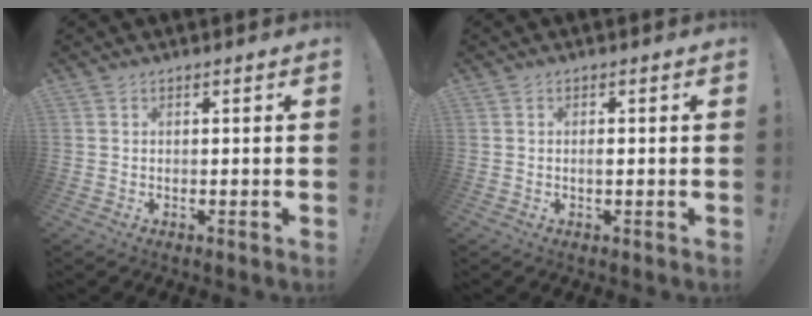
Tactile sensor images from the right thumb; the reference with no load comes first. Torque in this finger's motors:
{"motor_torque": [-0.14, -0.02, 0.39, -0.24, 0.00]}